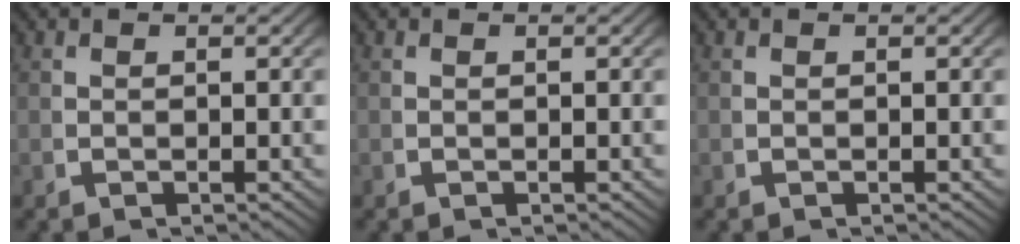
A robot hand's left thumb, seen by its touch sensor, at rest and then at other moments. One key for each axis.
{"total": 0.0}
{"total": 0.0}